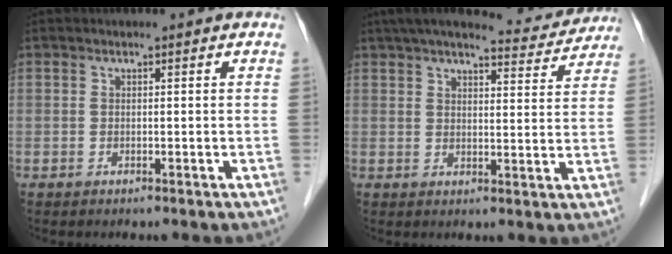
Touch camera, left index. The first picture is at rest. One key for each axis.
{"total": 12.5, "fx": 11.5, "fy": 2.1, "fz": 4.6, "tx": -0.060, "ty": 0.006, "tz": 0.144}